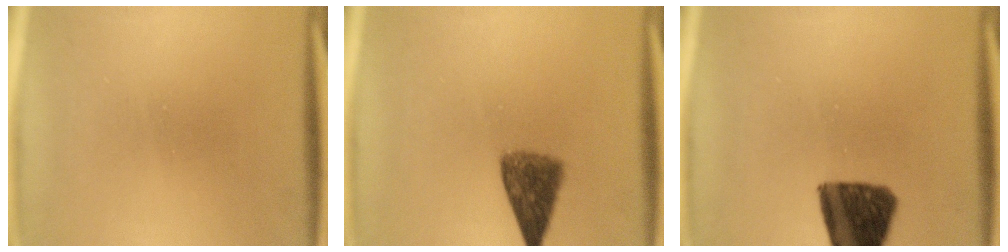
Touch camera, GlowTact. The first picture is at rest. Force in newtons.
{"total": 6.3}
{"total": 11.8}